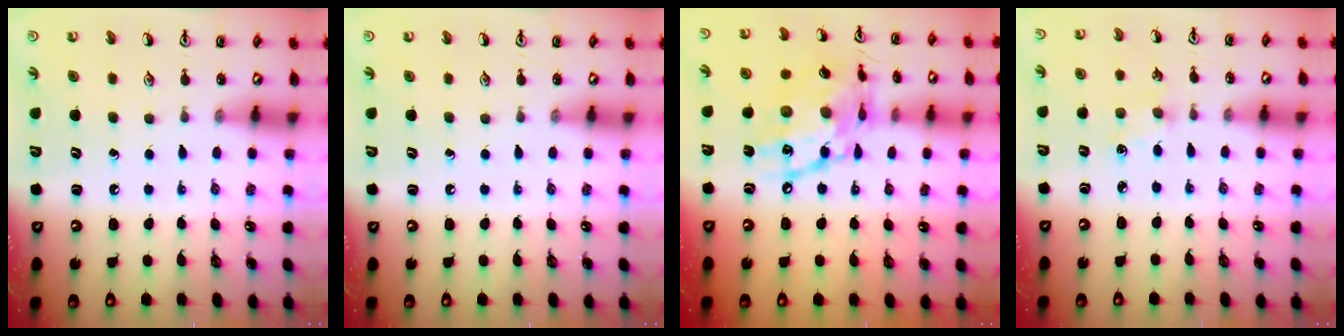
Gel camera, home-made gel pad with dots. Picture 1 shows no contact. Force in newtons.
{"total": 0.0}
{"total": 16.4, "press": 16.3, "slide": 1.5}
{"total": 1.5, "press": 1.5, "slide": 0.3}